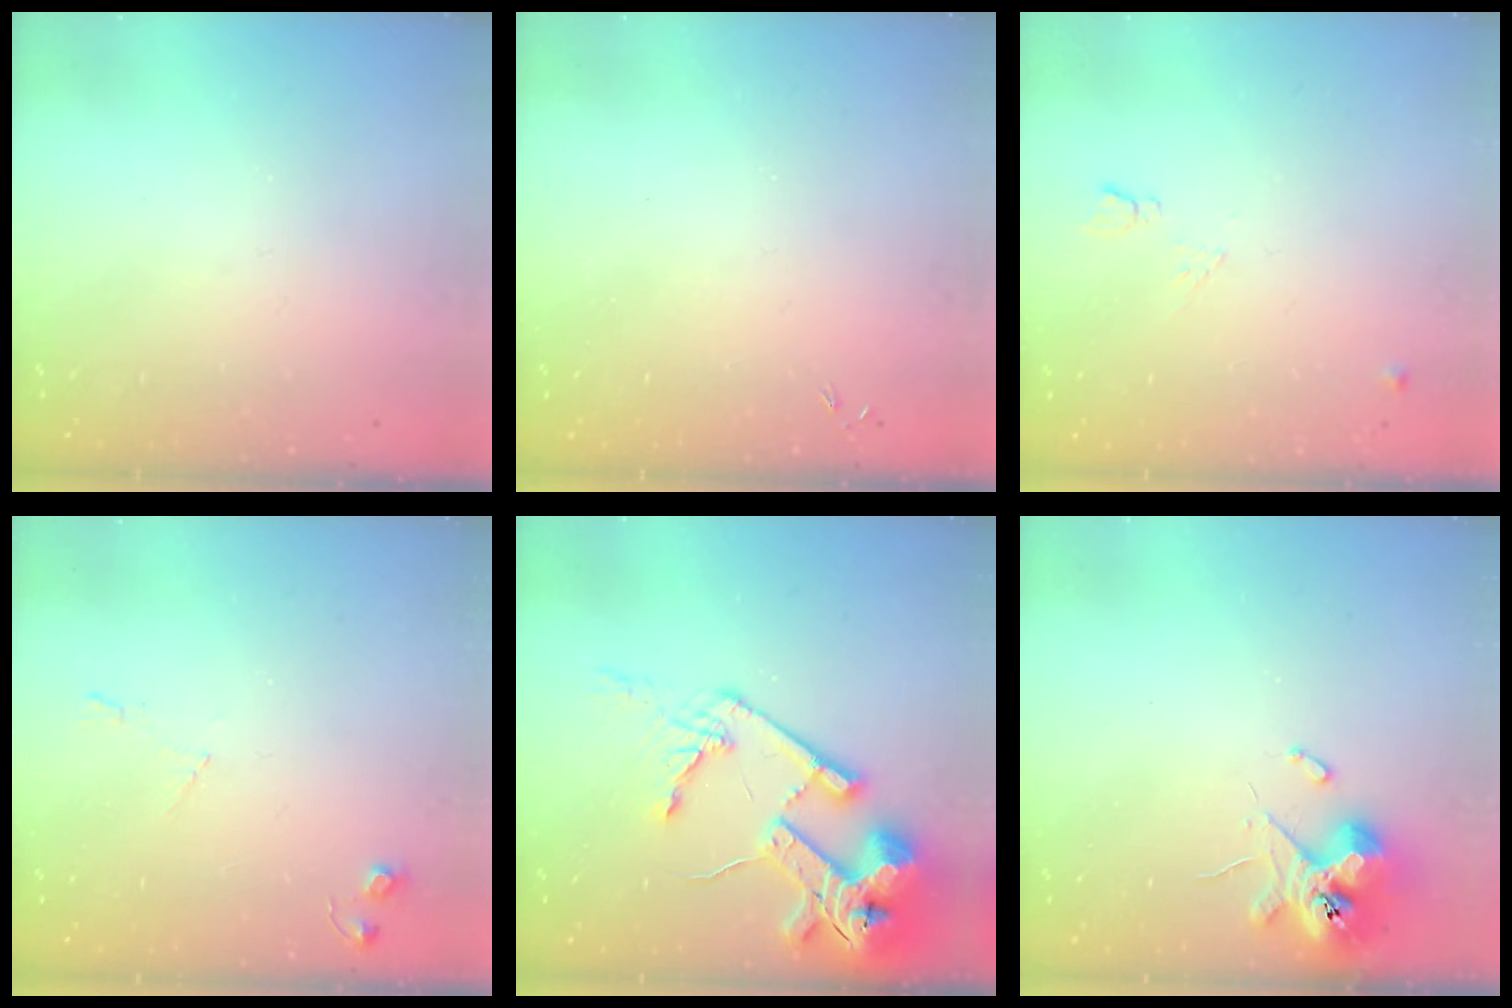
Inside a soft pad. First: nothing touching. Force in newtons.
{"total": 0.0}
{"total": 5.2, "press": 5.1, "slide": 1.2}
{"total": 6.2, "press": 6.2, "slide": 0.9}
{"total": 20.9, "press": 20.8, "slide": 2.5}
{"total": 11.1, "press": 11.0, "slide": 1.8}